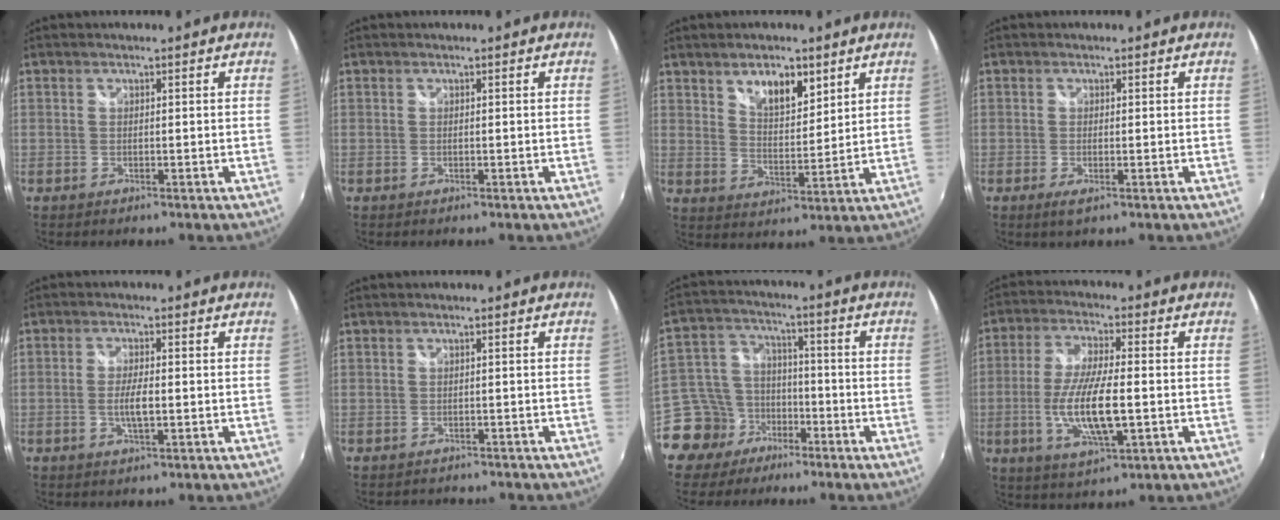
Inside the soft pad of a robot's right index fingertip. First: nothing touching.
{"total": 0.0}
{"total": 7.6, "force": [4.9, 3.4, 4.7], "torque": [-0.066, 0.001, 0.085]}
{"total": 1.9, "force": [-0.7, 0.2, 1.8], "torque": [-0.034, -0.006, -0.009]}
{"total": 3.8, "force": [-0.8, 0.7, 3.7], "torque": [-0.070, -0.003, -0.015]}
{"total": 1.8, "force": [-1.5, 1.0, 0.1], "torque": [-0.004, -0.001, -0.020]}
{"total": 10.3, "force": [-6.5, 7.7, 2.0], "torque": [-0.070, 0.030, -0.113]}
{"total": 12.9, "force": [-2.7, 3.2, 12.2], "torque": [-0.242, -0.011, -0.049]}